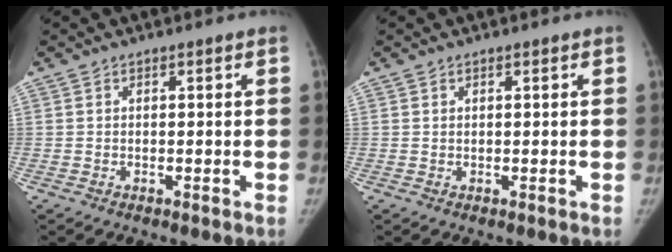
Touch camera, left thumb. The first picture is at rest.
{"total": 0.0}